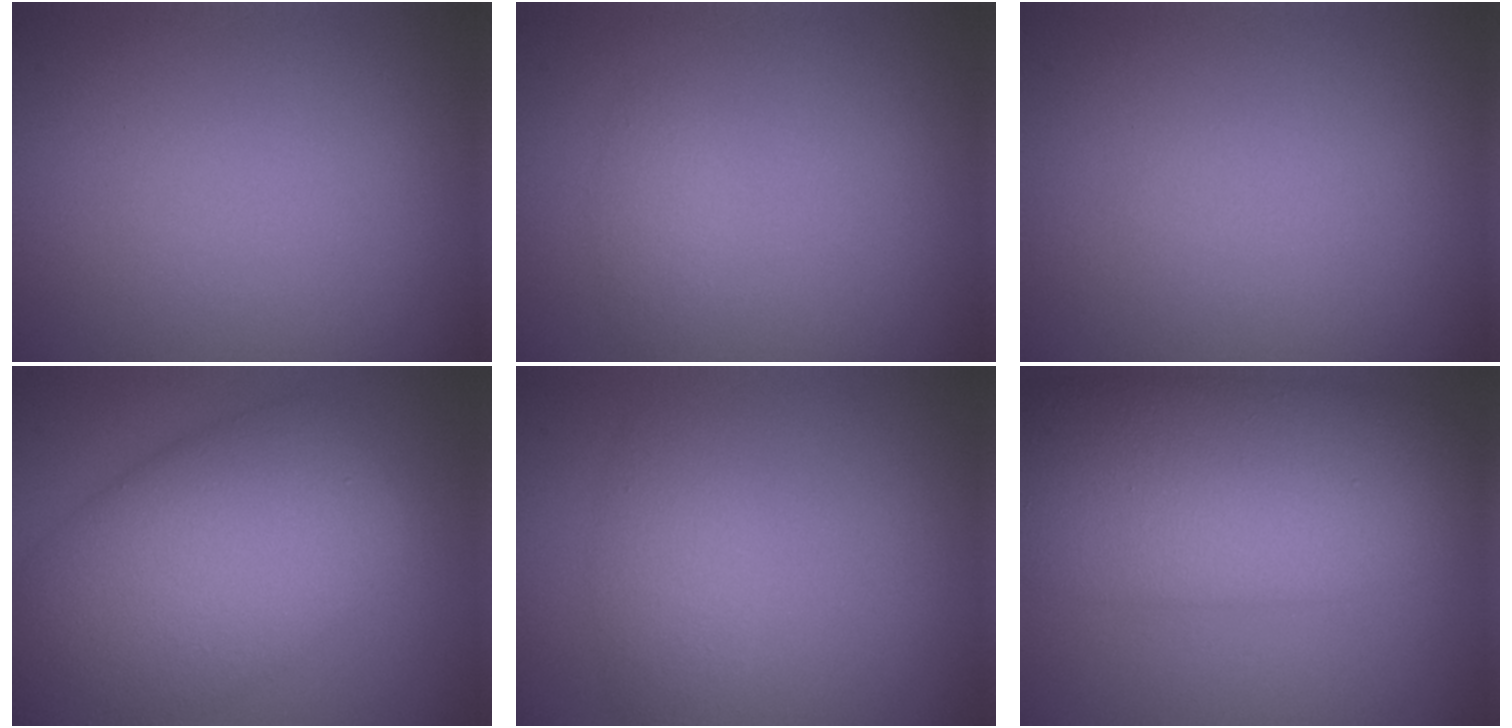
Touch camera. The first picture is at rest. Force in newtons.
{"total": 1.0, "press": 1.0, "slide": 0.1}
{"total": 0.0}
{"total": 12.3, "press": 12.3, "slide": 0.5}
{"total": 2.4, "press": 2.4, "slide": 0.0}
{"total": 11.4, "press": 11.4, "slide": 0.2}